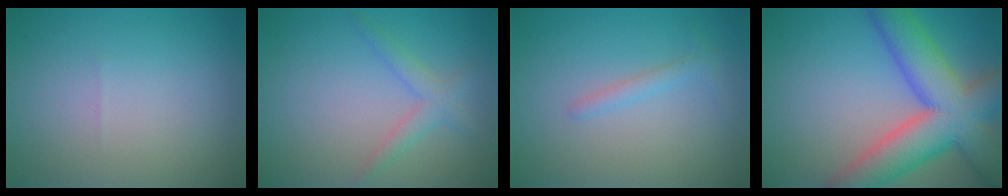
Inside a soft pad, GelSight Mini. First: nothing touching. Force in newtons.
{"total": 2.1, "press": 2.1, "slide": 0.1}
{"total": 1.3, "press": 1.3, "slide": 0.1}
{"total": 10.7, "press": 10.7, "slide": 0.5}